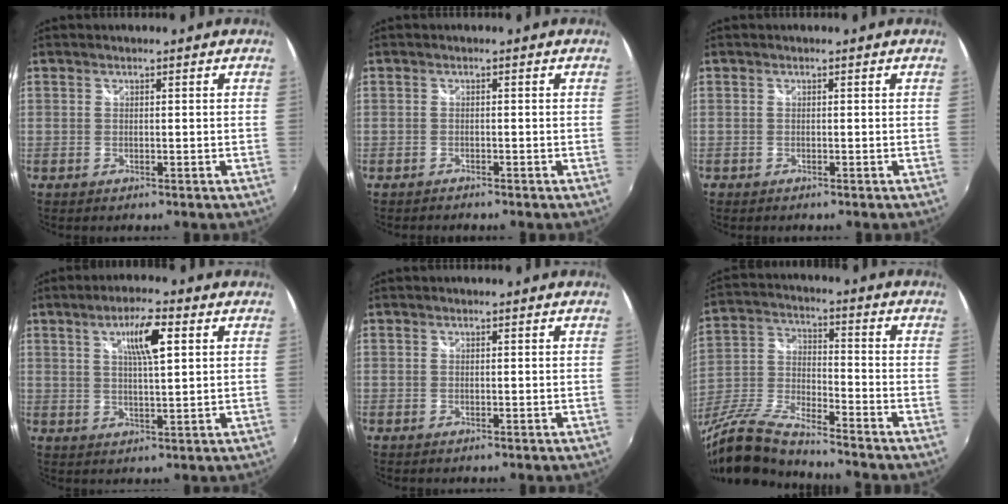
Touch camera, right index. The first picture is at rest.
{"total": 1.5, "force": [-1.4, 0.3, 0.0], "torque": [-0.008, -0.008, -0.025]}
{"total": 1.0, "force": [-0.7, 0.6, -0.3], "torque": [0.001, -0.002, -0.013]}
{"total": 7.3, "force": [2.8, 1.4, 6.6], "torque": [-0.111, 0.006, 0.047]}
{"total": 0.0}
{"total": 16.6, "force": [-13.8, 2.3, 9.0], "torque": [-0.200, -0.032, -0.271]}